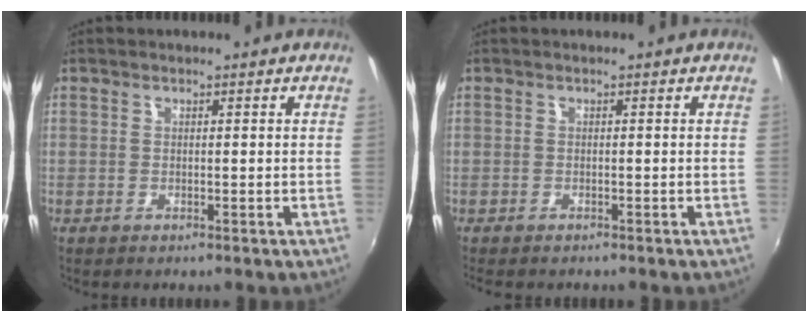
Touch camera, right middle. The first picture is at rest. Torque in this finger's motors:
{"motor_torque": [0.31, -0.35, 0.02, 0.02]}